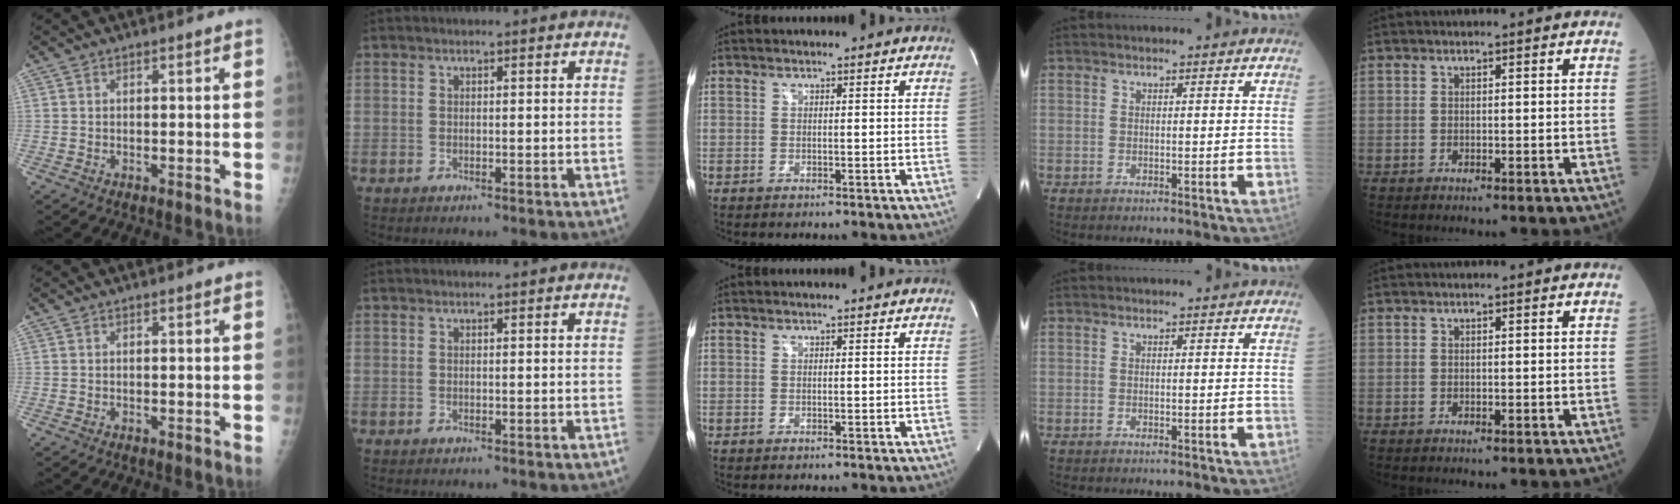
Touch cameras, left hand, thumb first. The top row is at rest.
{}